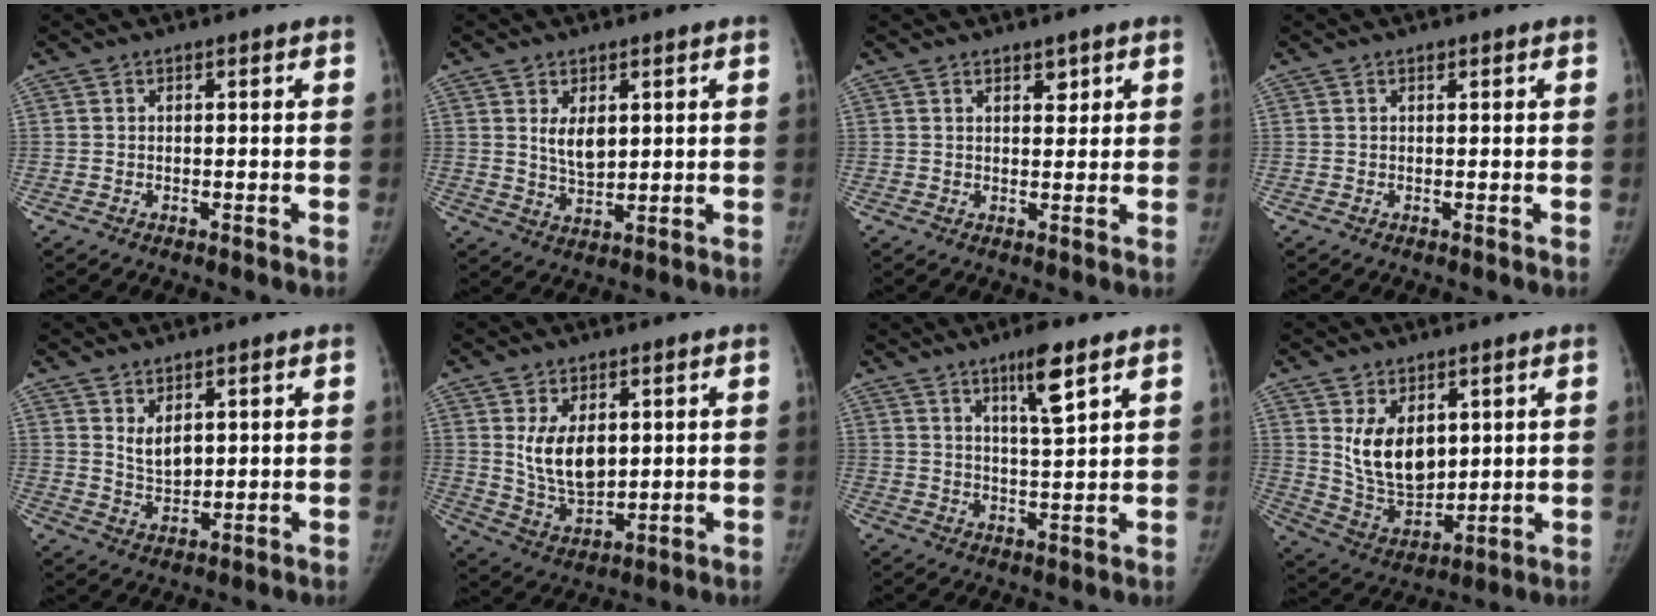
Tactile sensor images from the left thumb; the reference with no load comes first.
{"total": 5.6, "force": [1.8, 3.2, 4.3], "torque": [-0.059, -0.018, 0.039]}
{"total": 2.3, "force": [1.5, 1.3, 1.3], "torque": [-0.003, -0.009, 0.024]}
{"total": 0.6, "force": [0.4, 0.3, 0.4], "torque": [-0.006, -0.002, 0.007]}
{"total": 4.9, "force": [2.0, 2.8, 3.4], "torque": [-0.046, -0.021, 0.046]}
{"total": 10.1, "force": [2.4, 6.1, 7.7], "torque": [-0.112, -0.023, 0.062]}
{"total": 7.6, "force": [4.6, 1.0, 5.9], "torque": [-0.097, -0.029, 0.079]}
{"total": 12.6, "force": [3.9, 8.1, 8.8], "torque": [-0.114, -0.033, 0.094]}